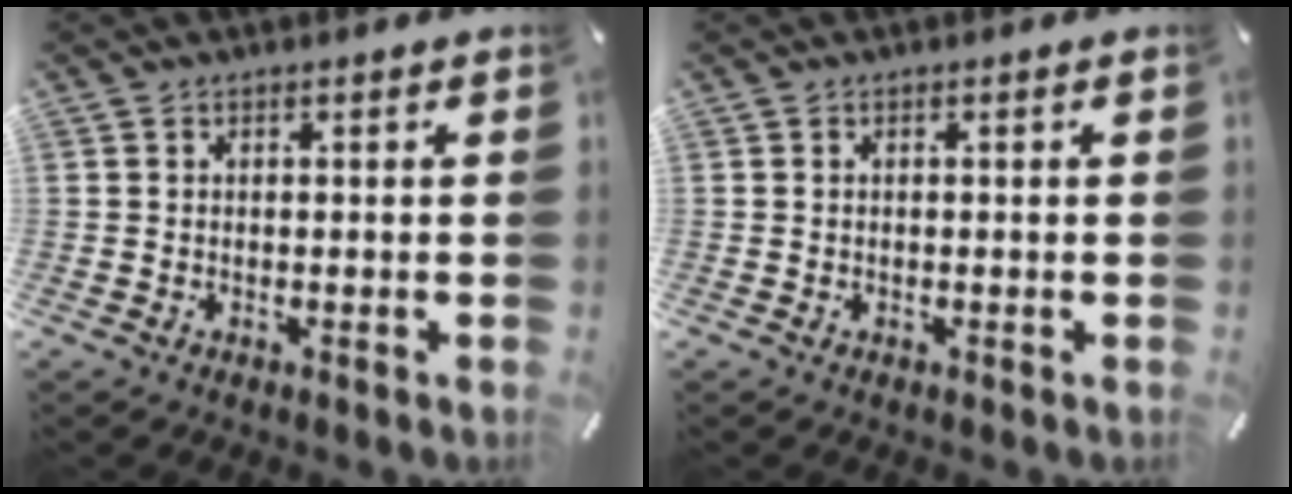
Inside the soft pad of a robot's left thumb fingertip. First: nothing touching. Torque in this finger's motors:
{"motor_torque": [0.00, 0.00, 0.00, 0.00, 0.00]}